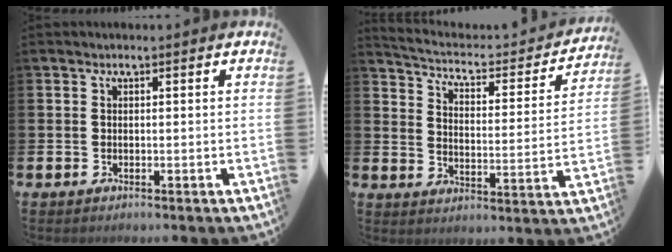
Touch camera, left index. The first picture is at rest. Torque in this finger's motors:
{"motor_torque": [0.83, -1.31, -0.30, 0.00]}